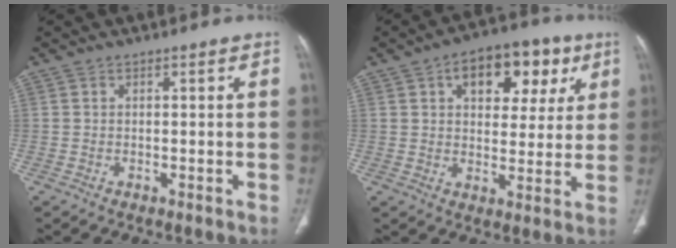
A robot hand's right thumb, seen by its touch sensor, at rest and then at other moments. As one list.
[{"total": 14.7, "force": [6.2, 8.7, 10.0], "torque": [-0.090, -0.001, 0.089]}]